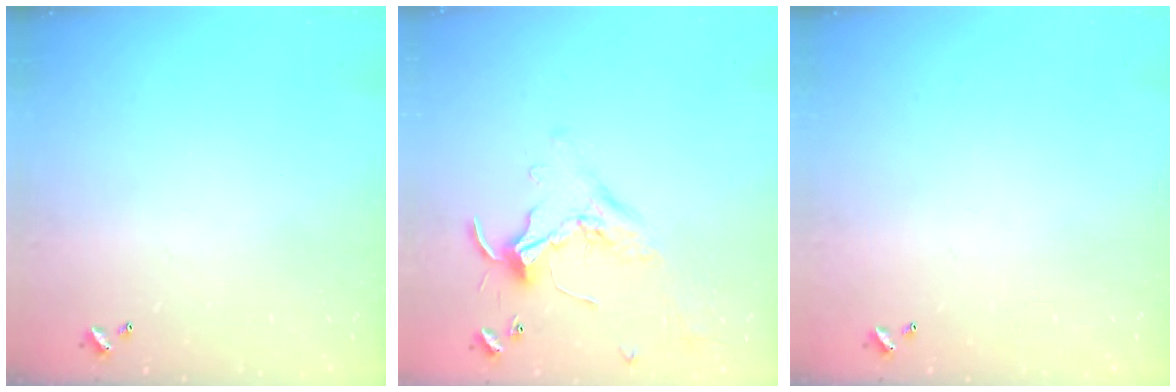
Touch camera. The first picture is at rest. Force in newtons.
{"total": 1.7, "press": 1.6, "slide": 0.2}
{"total": 0.0}